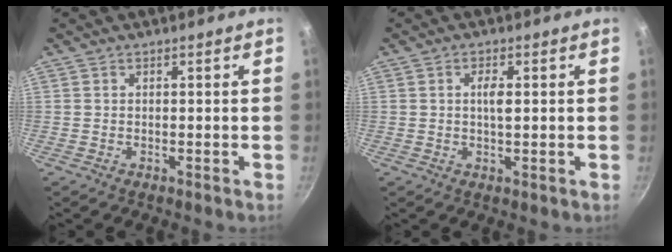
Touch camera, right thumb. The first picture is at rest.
{"total": 2.9, "force": [0.5, 1.1, 2.7], "torque": [-0.047, -0.001, 0.006]}